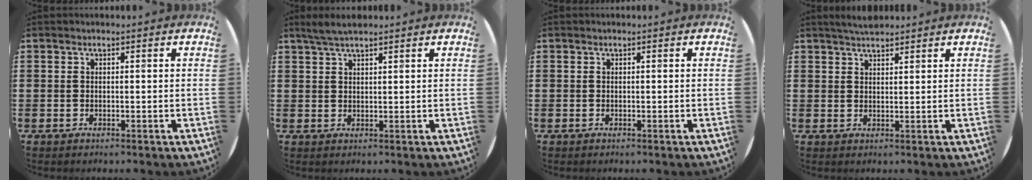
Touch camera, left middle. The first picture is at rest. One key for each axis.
{"total": 2.8, "fx": 2.3, "fy": 0.3, "fz": 1.5, "tx": -0.034, "ty": 0.004, "tz": 0.042}
{"total": 0.0}
{"total": 2.6, "fx": 2.5, "fy": 0.3, "fz": 0.6, "tx": -0.016, "ty": -0.001, "tz": 0.046}